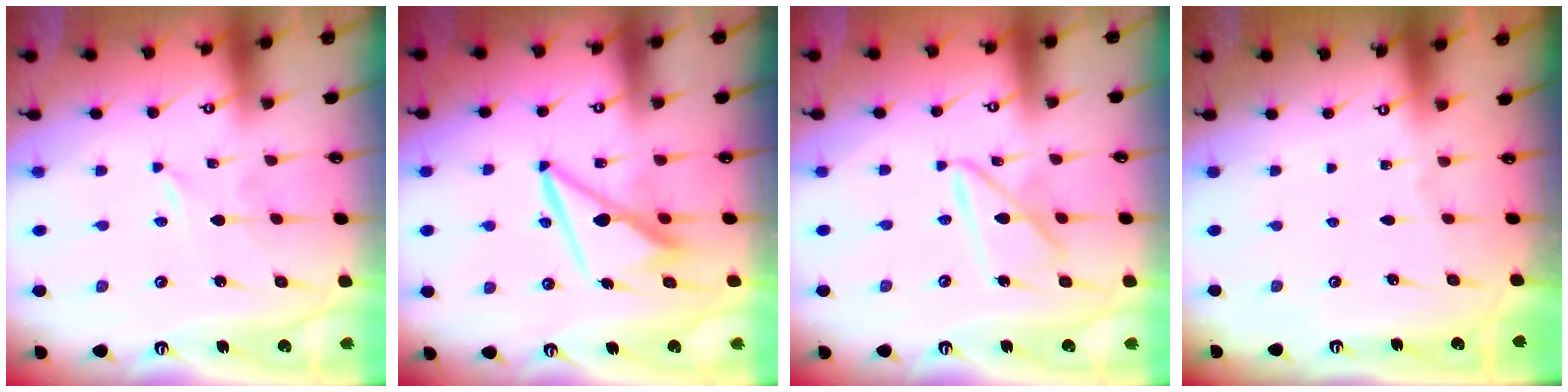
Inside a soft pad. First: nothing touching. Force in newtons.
{"total": 9.4, "press": 9.3, "slide": 1.5}
{"total": 10.8, "press": 10.7, "slide": 0.9}
{"total": 0.0}